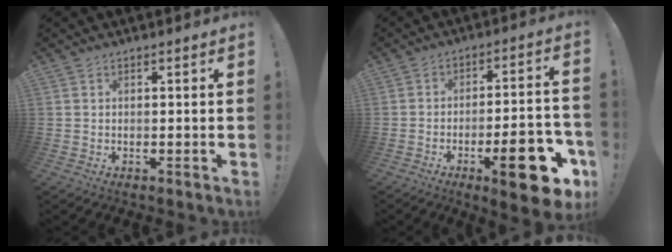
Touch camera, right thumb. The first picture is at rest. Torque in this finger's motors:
{"motor_torque": [0.48, 0.41, 1.46, -1.31, 0.43]}